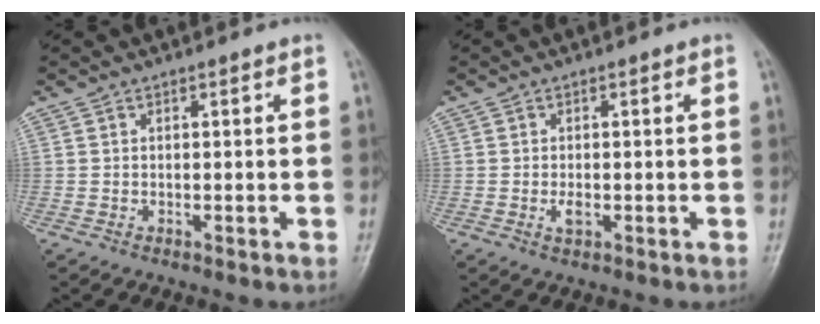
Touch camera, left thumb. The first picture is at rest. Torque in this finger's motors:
{"motor_torque": [0.26, 0.39, 0.44, 0.21, 0.00]}